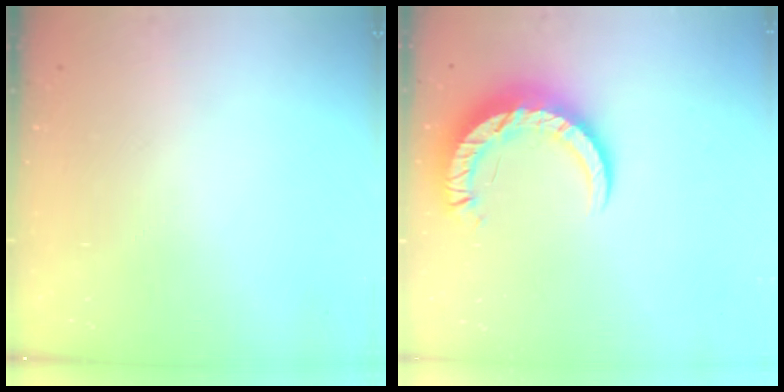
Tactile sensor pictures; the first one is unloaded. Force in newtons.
{"total": 10.7, "press": 10.6, "slide": 1.1}